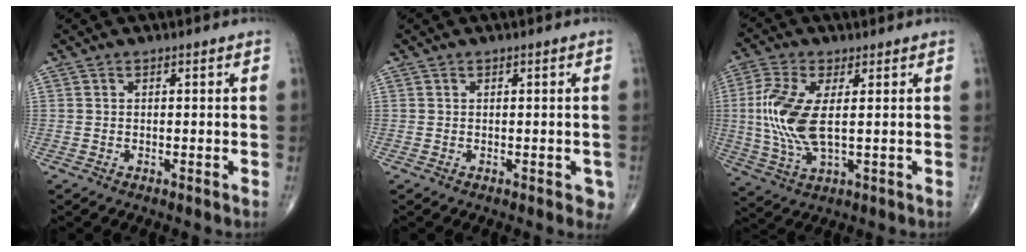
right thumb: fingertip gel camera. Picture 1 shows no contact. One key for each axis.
{"total": 1.9, "fx": -0.4, "fy": 1.1, "fz": 1.5, "tx": -0.001, "ty": 0.001, "tz": -0.004}
{"total": 11.8, "fx": 0.9, "fy": 4.8, "fz": 10.7, "tx": -0.255, "ty": -0.006, "tz": 0.021}